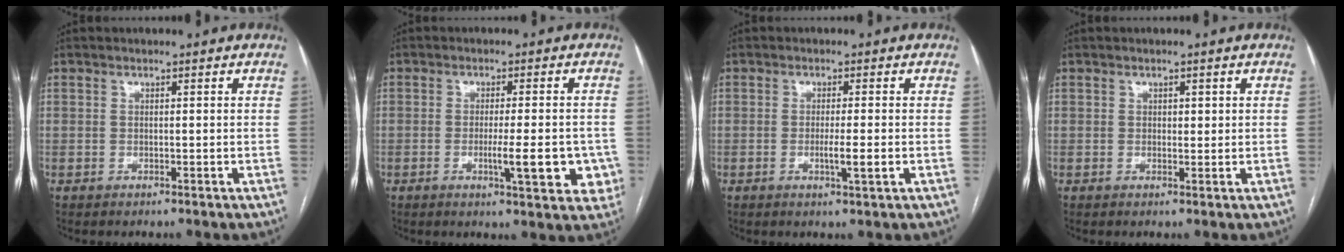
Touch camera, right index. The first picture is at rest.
{"total": 8.6, "force": [-2.4, 1.7, 8.0], "torque": [-0.100, -0.007, -0.029]}
{"total": 3.3, "force": [-0.8, 0.0, 3.2], "torque": [-0.057, -0.007, -0.013]}
{"total": 1.1, "force": [0.5, 0.7, 0.7], "torque": [-0.006, -0.001, 0.007]}